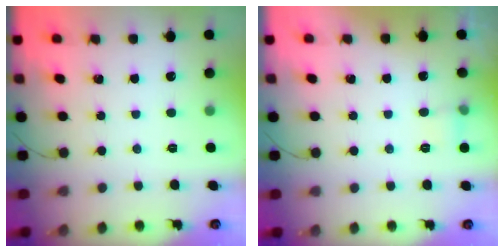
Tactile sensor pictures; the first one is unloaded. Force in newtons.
{"total": 4.3, "press": 4.1, "slide": 1.1}